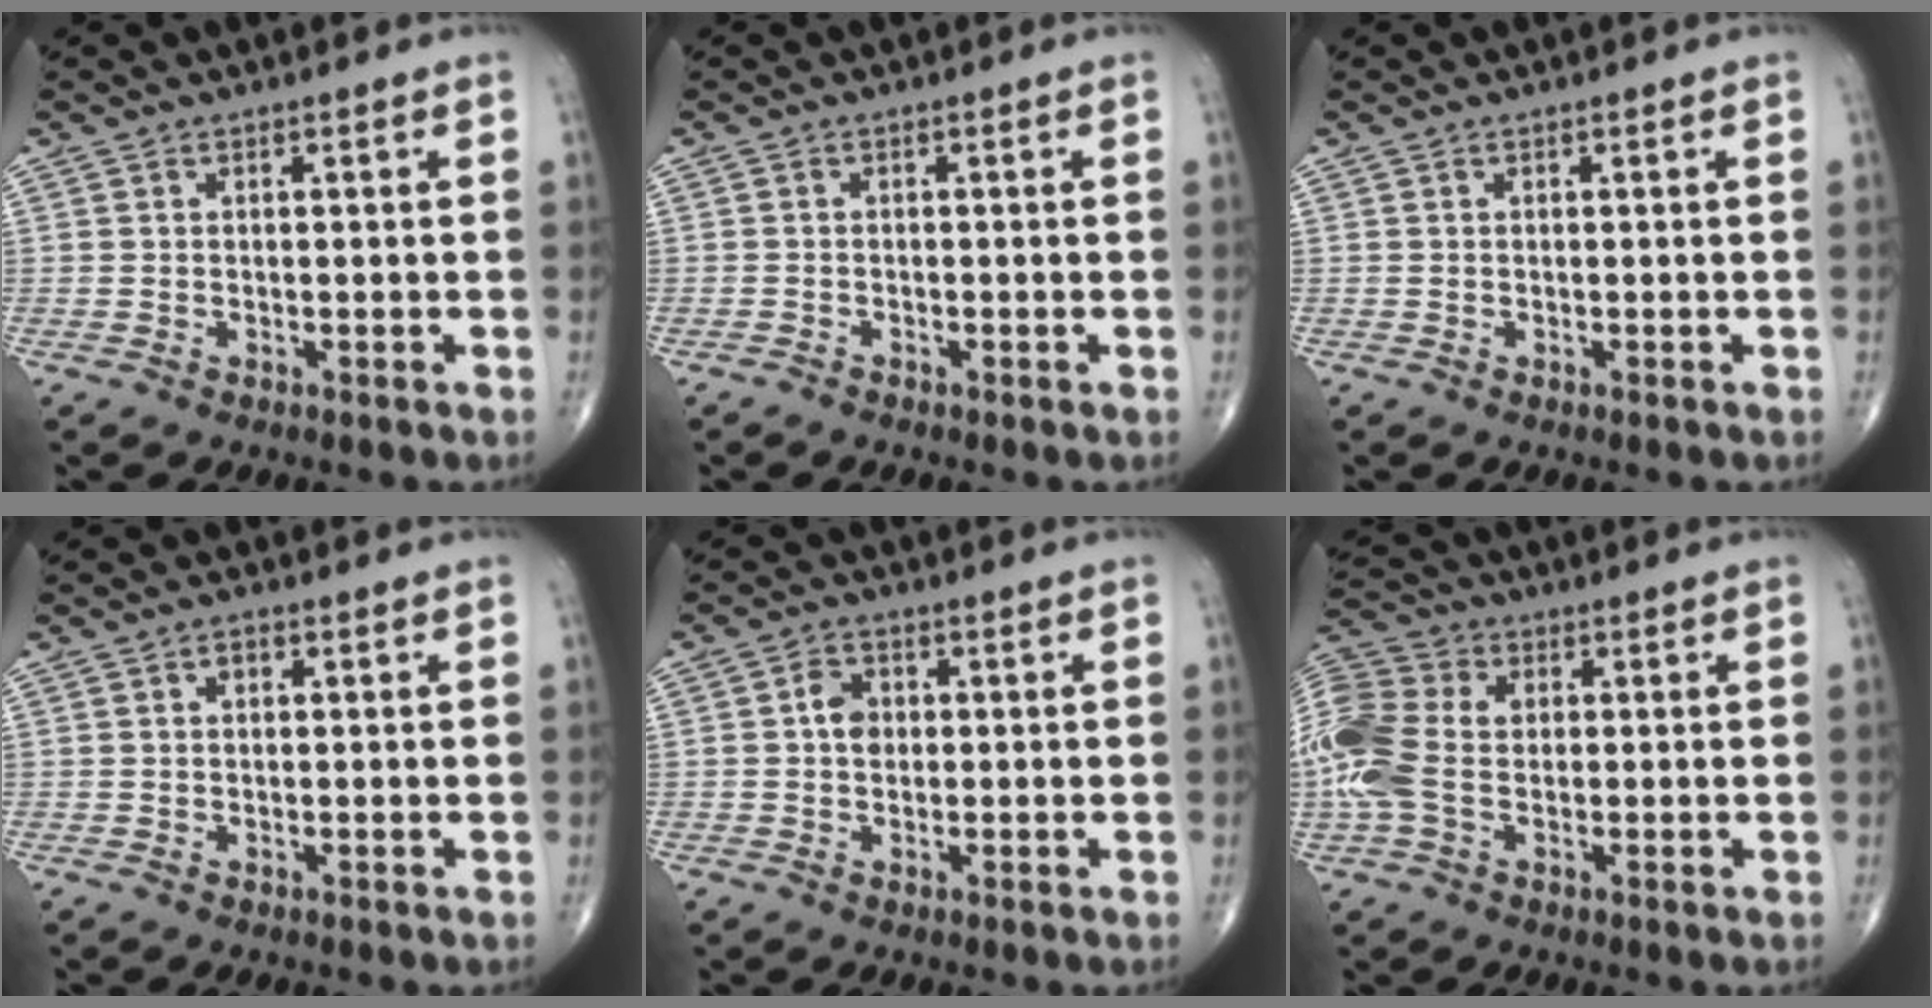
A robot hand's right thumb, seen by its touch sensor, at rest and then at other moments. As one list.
[{"total": 0.6, "force": [-0.5, 0.2, 0.1], "torque": [0.000, 0.000, -0.016]}, {"total": 0.0}, {"total": 1.4, "force": [0.3, 1.0, 0.9], "torque": [-0.008, 0.004, 0.003]}, {"total": 3.4, "force": [0.2, 2.7, 2.1], "torque": [-0.027, 0.006, -0.003]}, {"total": 15.6, "force": [-0.2, 10.9, 11.2], "torque": [-0.290, 0.024, -0.007]}]